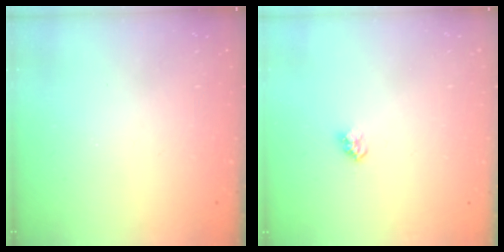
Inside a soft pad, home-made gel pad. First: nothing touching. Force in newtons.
{"total": 2.5, "press": 2.4, "slide": 0.4}